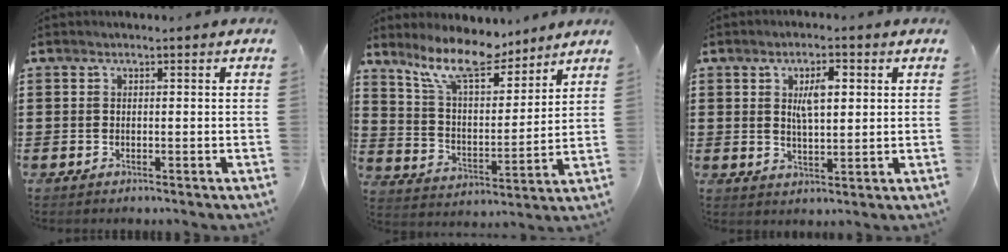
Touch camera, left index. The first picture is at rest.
{"total": 10.9, "force": [9.3, 2.5, 5.1], "torque": [-0.130, -0.041, 0.171]}
{"total": 4.7, "force": [1.7, 1.9, 4.0], "torque": [-0.078, 0.008, 0.024]}